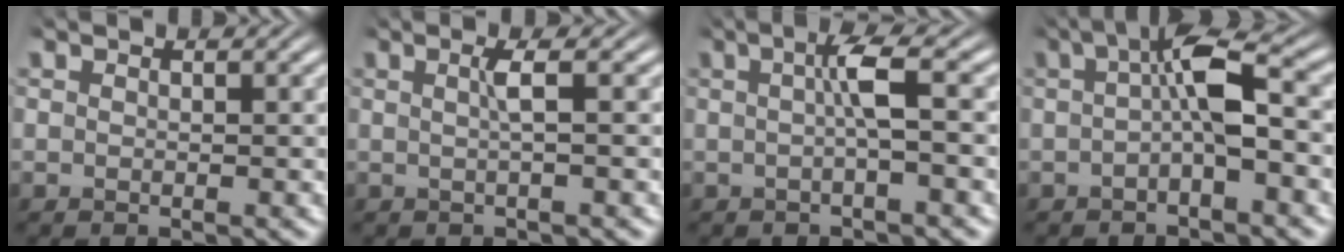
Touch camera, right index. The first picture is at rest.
{"total": 1.8, "force": [0.4, 0.0, 1.8], "torque": [-0.028, 0.005, 0.008]}
{"total": 3.2, "force": [0.6, 0.1, 3.1], "torque": [-0.055, 0.011, 0.007]}
{"total": 4.9, "force": [0.6, 1.2, 4.7], "torque": [-0.077, 0.009, 0.005]}